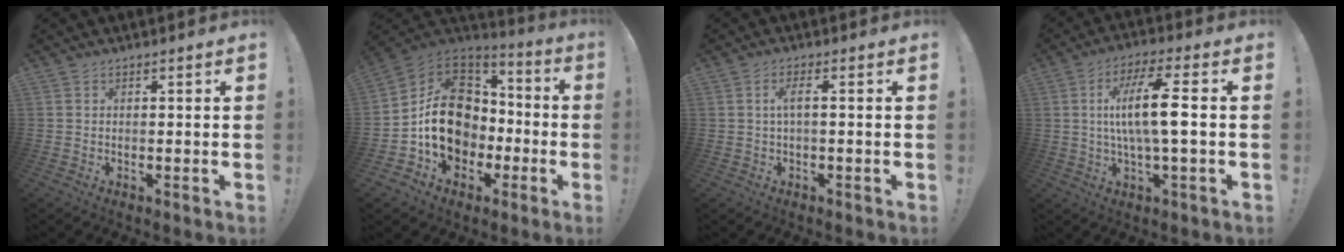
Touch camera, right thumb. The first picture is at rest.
{"total": 19.4, "force": [-2.4, 15.8, 10.9], "torque": [-0.156, 0.027, -0.015]}
{"total": 3.2, "force": [0.3, 0.2, 3.2], "torque": [-0.061, 0.003, 0.003]}
{"total": 13.2, "force": [0.8, 2.4, 13.0], "torque": [-0.243, 0.008, 0.003]}